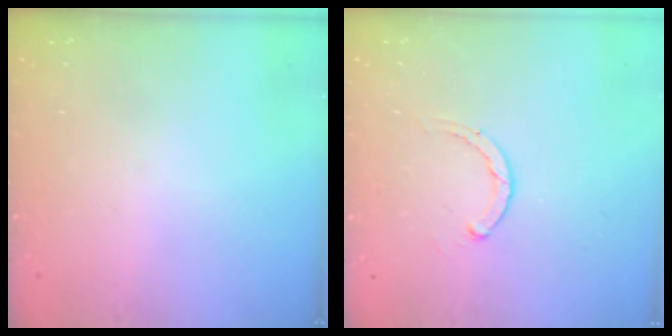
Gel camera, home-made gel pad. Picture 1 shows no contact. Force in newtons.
{"total": 1.1, "press": 1.0, "slide": 0.3}